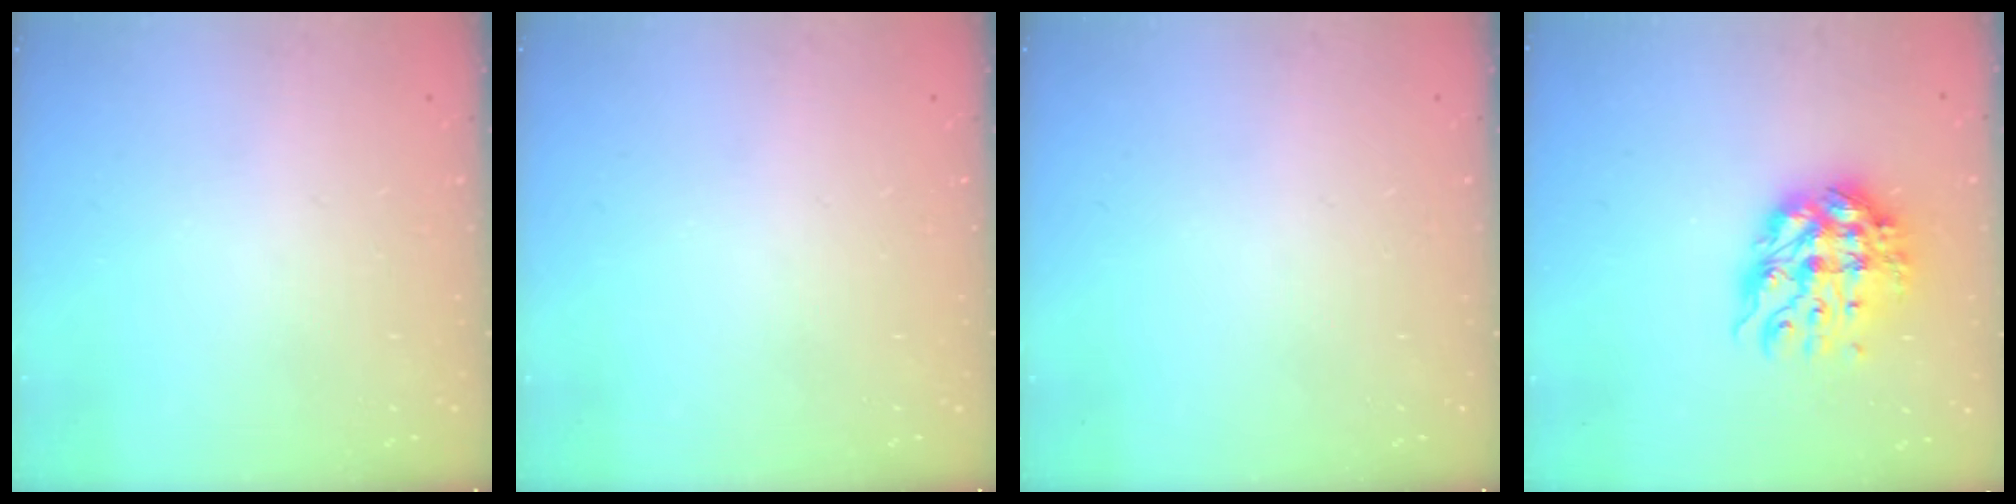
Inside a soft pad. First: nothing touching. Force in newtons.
{"total": 0.0}
{"total": 0.0}
{"total": 11.4, "press": 11.3, "slide": 0.9}